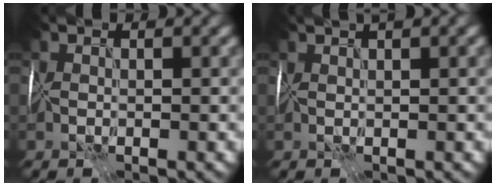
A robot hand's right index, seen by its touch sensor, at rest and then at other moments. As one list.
[{"total": 3.2, "force": [2.0, 0.8, 2.3], "torque": [-0.020, 0.013, 0.018]}]